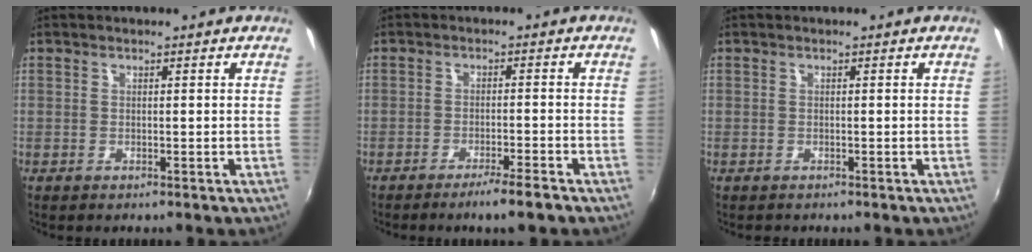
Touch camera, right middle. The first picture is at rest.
{"total": 4.4, "force": [-3.4, -0.2, 2.7], "torque": [-0.058, -0.001, -0.054]}
{"total": 0.6, "force": [-0.5, 0.3, 0.0], "torque": [-0.001, 0.000, -0.008]}